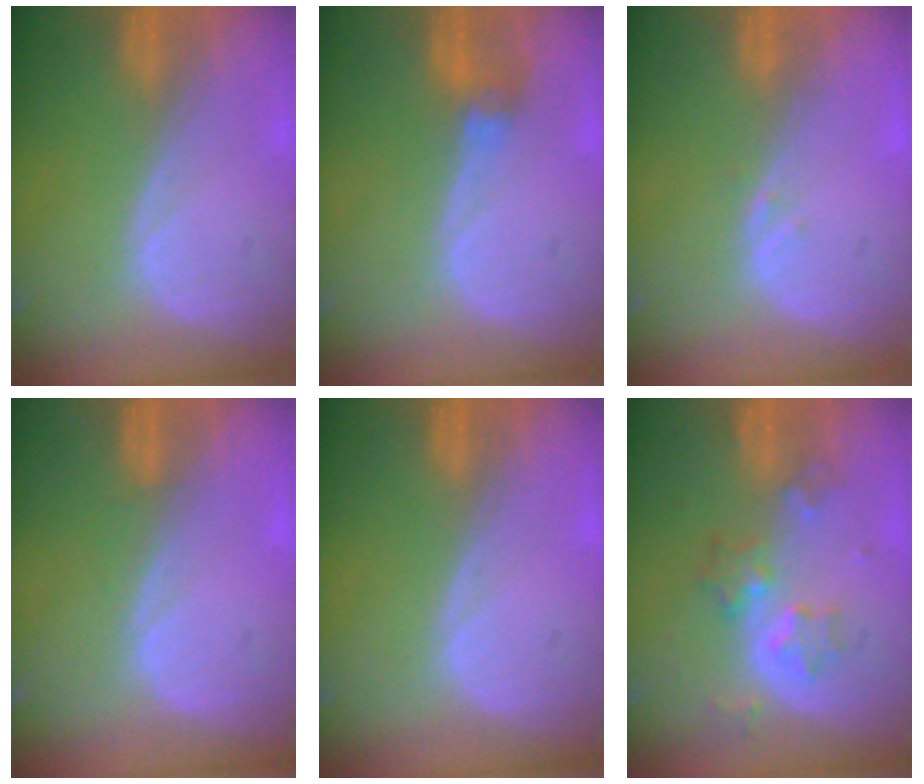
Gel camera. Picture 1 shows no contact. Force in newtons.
{"total": 3.0, "press": 2.7, "slide": 1.4}
{"total": 0.7, "press": 0.6, "slide": 0.3}
{"total": 0.6, "press": 0.6, "slide": 0.2}
{"total": 0.0}
{"total": 6.5, "press": 5.6, "slide": 3.1}